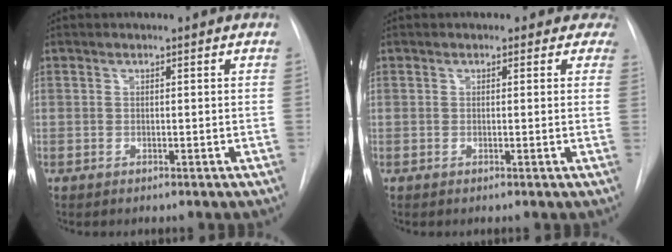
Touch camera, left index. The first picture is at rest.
{"total": 3.6, "force": [2.8, 2.3, 0.0], "torque": [0.028, -0.008, 0.007]}